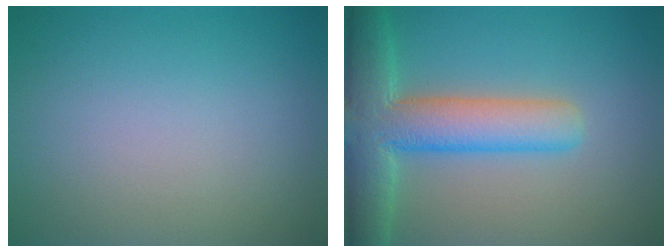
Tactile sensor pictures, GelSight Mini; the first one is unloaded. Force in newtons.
{"total": 7.8, "press": 7.8, "slide": 0.6}